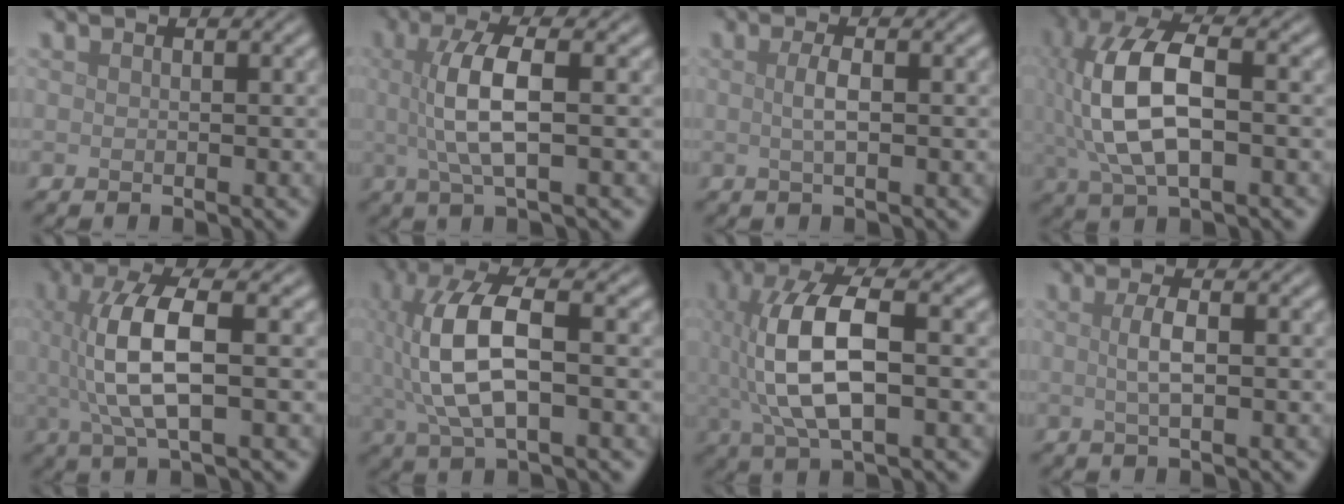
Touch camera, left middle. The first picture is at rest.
{"total": 5.4, "force": [0.4, 1.5, 5.1], "torque": [-0.107, 0.004, 0.009]}
{"total": 1.8, "force": [0.1, 0.5, 1.7], "torque": [-0.034, 0.005, 0.000]}
{"total": 9.9, "force": [0.4, 4.8, 8.6], "torque": [-0.199, 0.008, 0.008]}
{"total": 7.0, "force": [0.4, 2.3, 6.7], "torque": [-0.143, 0.003, 0.009]}
{"total": 8.4, "force": [0.4, 3.5, 7.6], "torque": [-0.170, 0.008, 0.006]}
{"total": 8.9, "force": [0.3, 3.6, 8.1], "torque": [-0.171, 0.009, 0.005]}
{"total": 2.2, "force": [0.2, 0.6, 2.1], "torque": [-0.041, 0.005, 0.001]}